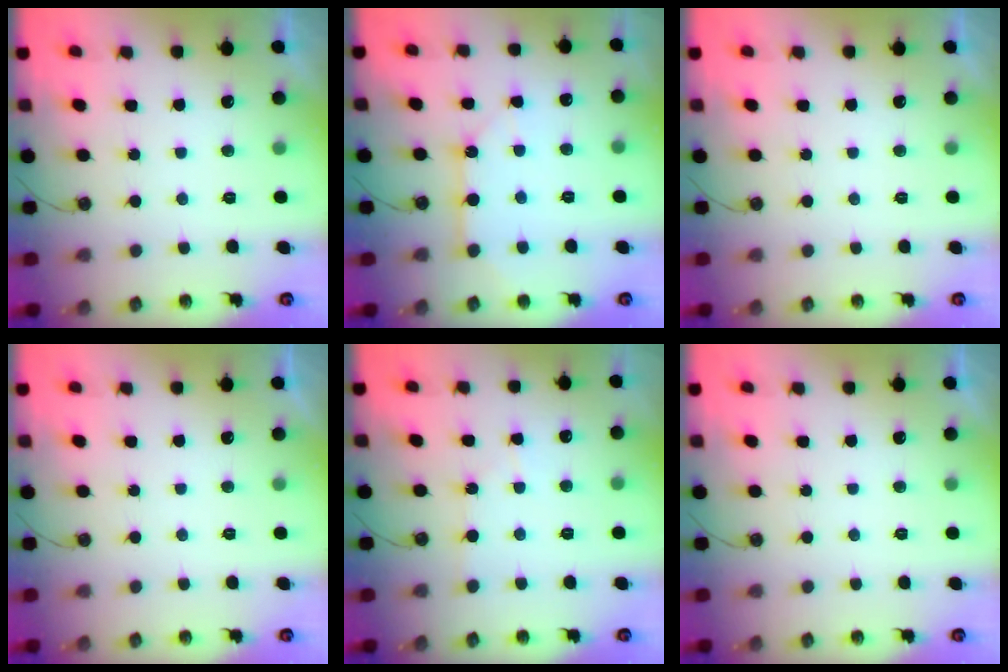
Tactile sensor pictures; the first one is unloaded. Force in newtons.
{"total": 9.8, "press": 9.8, "slide": 1.1}
{"total": 0.0}
{"total": 0.0}
{"total": 3.0, "press": 2.9, "slide": 0.5}
{"total": 0.0}